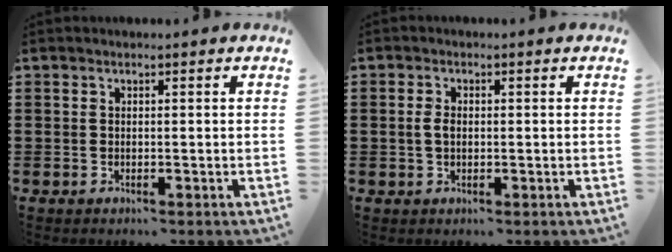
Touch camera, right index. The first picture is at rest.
{"total": 2.2, "force": [0.0, 1.3, 1.8], "torque": [-0.045, 0.003, -0.004]}